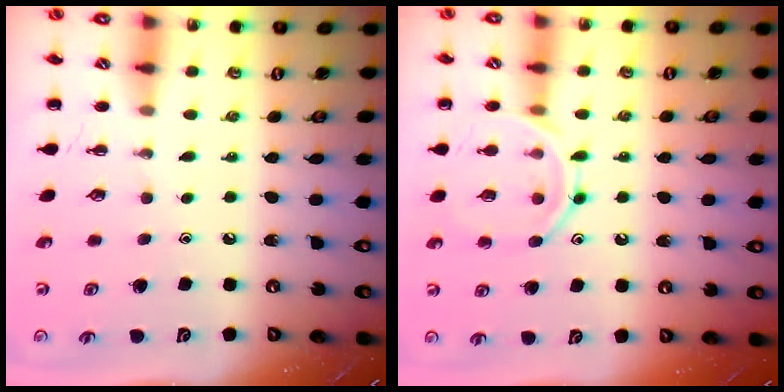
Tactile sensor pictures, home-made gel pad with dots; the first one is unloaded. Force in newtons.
{"total": 11.6, "press": 11.5, "slide": 1.1}